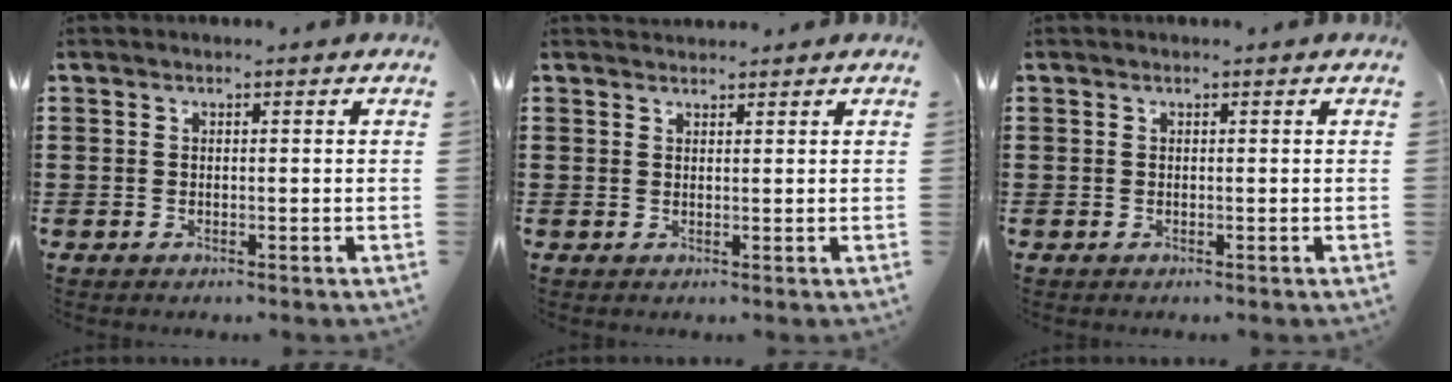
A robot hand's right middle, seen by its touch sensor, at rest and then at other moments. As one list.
[{"total": 1.2, "force": [1.2, 0.3, -0.1], "torque": [-0.001, 0.002, 0.023]}, {"total": 0.0}]